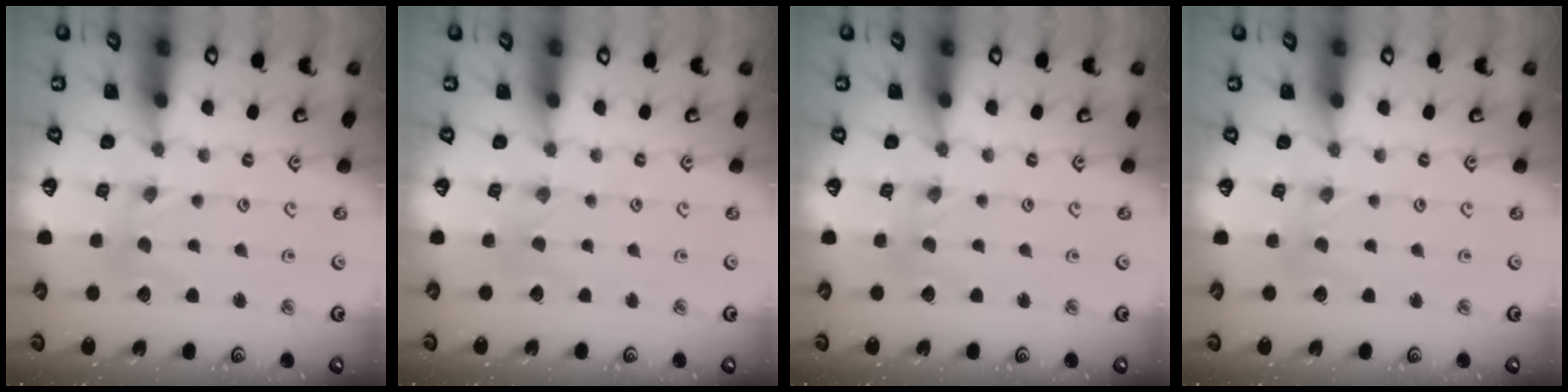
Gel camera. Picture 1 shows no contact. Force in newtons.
{"total": 0.5, "press": 0.5, "slide": 0.1}
{"total": 0.0}
{"total": 0.0}